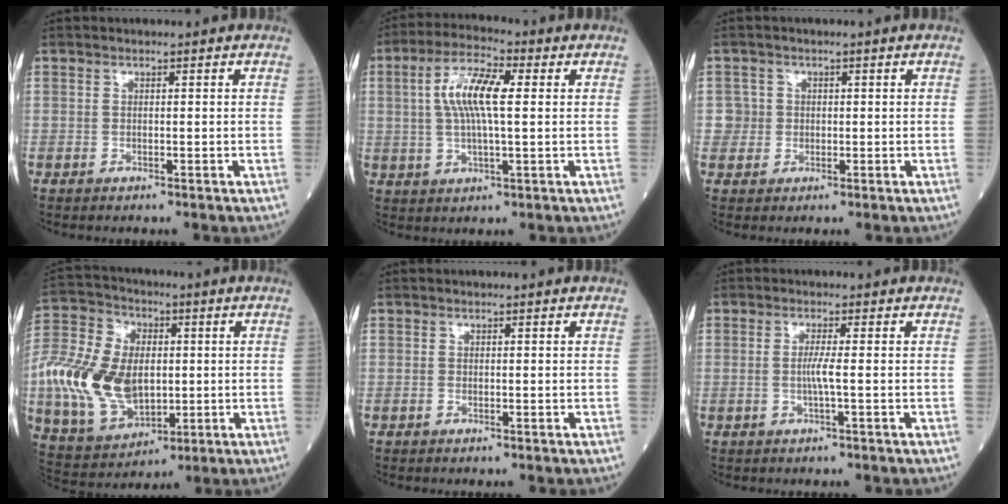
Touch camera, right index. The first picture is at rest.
{"total": 9.0, "force": [1.8, 2.1, 8.6], "torque": [-0.176, 0.015, 0.033]}
{"total": 2.3, "force": [0.2, 2.3, -0.3], "torque": [0.018, 0.007, 0.002]}
{"total": 17.3, "force": [-0.8, 11.1, 13.3], "torque": [-0.308, 0.015, -0.002]}
{"total": 0.0}
{"total": 2.1, "force": [-0.2, -0.5, 2.0], "torque": [-0.042, -0.001, -0.004]}